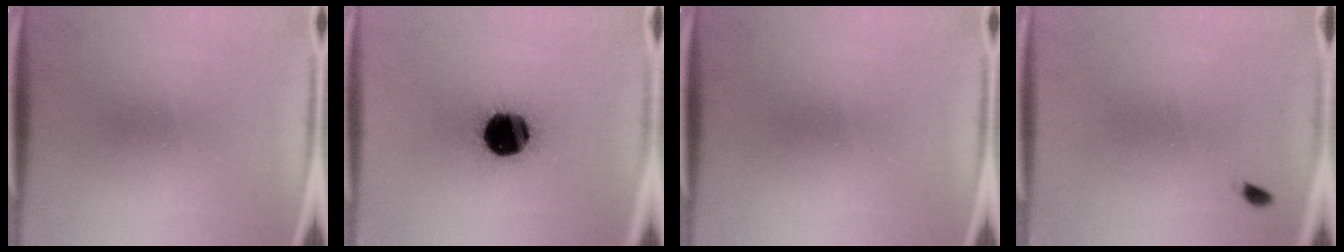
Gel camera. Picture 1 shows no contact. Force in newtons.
{"total": 19.9}
{"total": 0.0}
{"total": 0.7}